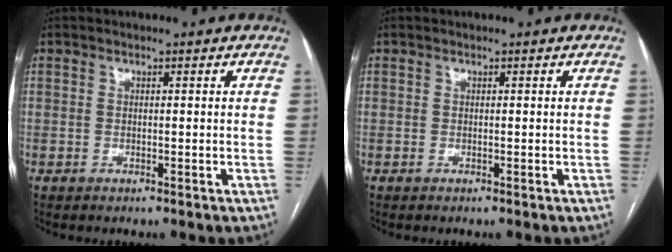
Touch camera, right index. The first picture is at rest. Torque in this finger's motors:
{"motor_torque": [0.00, 0.00, 0.00, -0.01]}